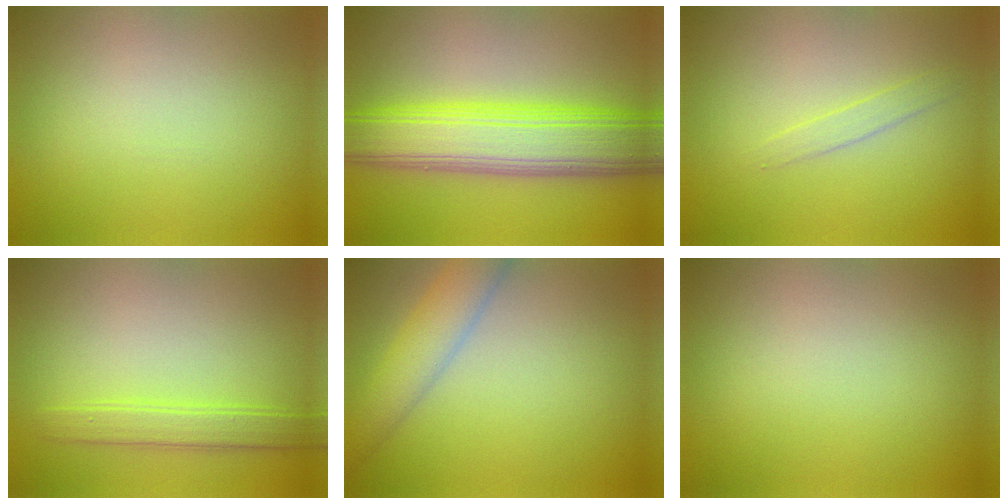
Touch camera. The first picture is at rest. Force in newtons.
{"total": 9.4, "press": 9.4, "slide": 0.3}
{"total": 1.2, "press": 1.2, "slide": 0.1}
{"total": 2.7, "press": 2.7, "slide": 0.1}
{"total": 4.3, "press": 4.3, "slide": 0.3}
{"total": 0.0}